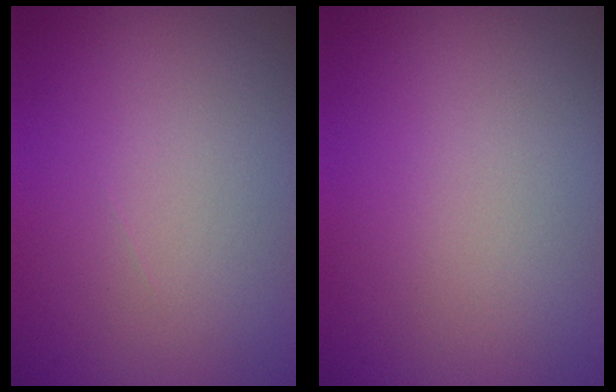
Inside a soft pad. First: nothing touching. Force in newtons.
{"total": 0.0}